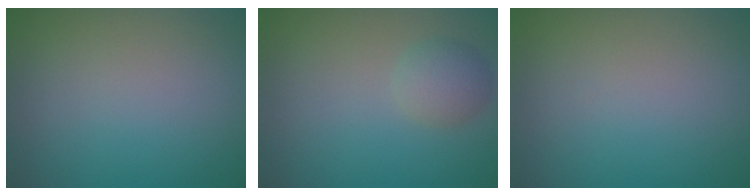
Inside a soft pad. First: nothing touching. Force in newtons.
{"total": 2.2, "press": 2.2, "slide": 0.1}
{"total": 0.0}